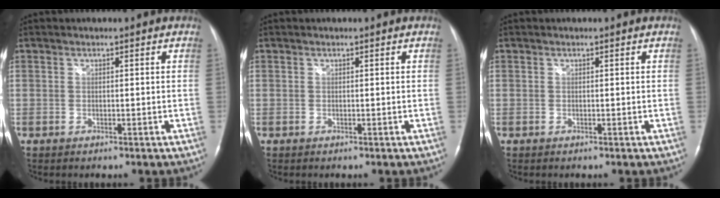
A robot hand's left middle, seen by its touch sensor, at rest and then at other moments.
{"total": 0.0}
{"total": 0.0}